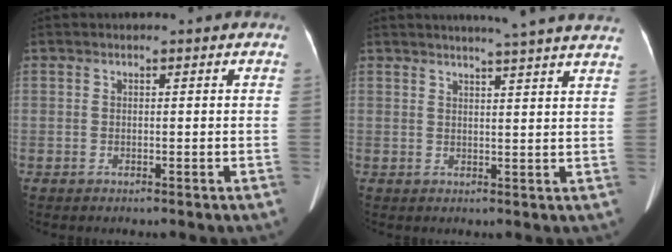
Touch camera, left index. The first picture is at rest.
{"total": 13.3, "force": [11.9, -0.6, 5.9], "torque": [-0.085, -0.015, 0.130]}